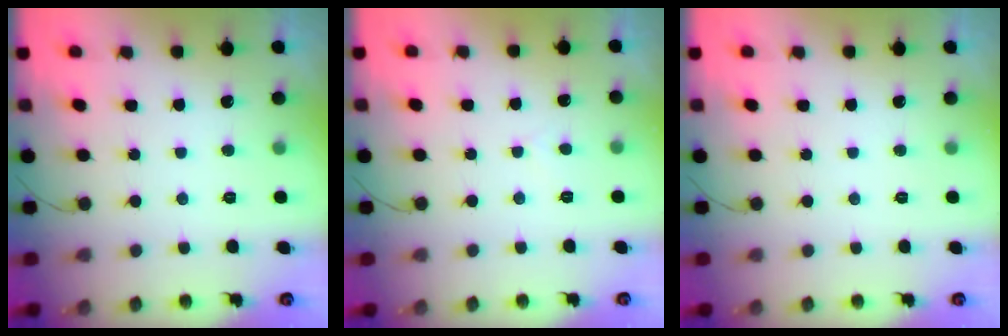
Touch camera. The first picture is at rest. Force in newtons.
{"total": 2.2, "press": 2.2, "slide": 0.3}
{"total": 0.0}